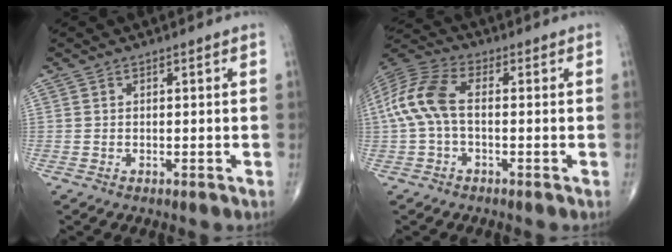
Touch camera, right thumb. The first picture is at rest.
{"total": 10.3, "force": [-0.2, 5.5, 8.7], "torque": [-0.199, 0.030, -0.011]}